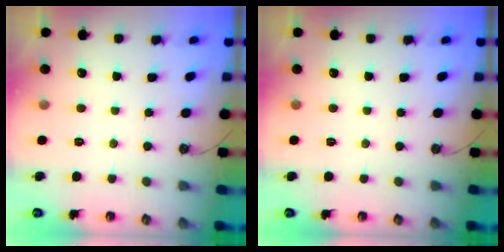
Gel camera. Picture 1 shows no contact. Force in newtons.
{"total": 0.0}